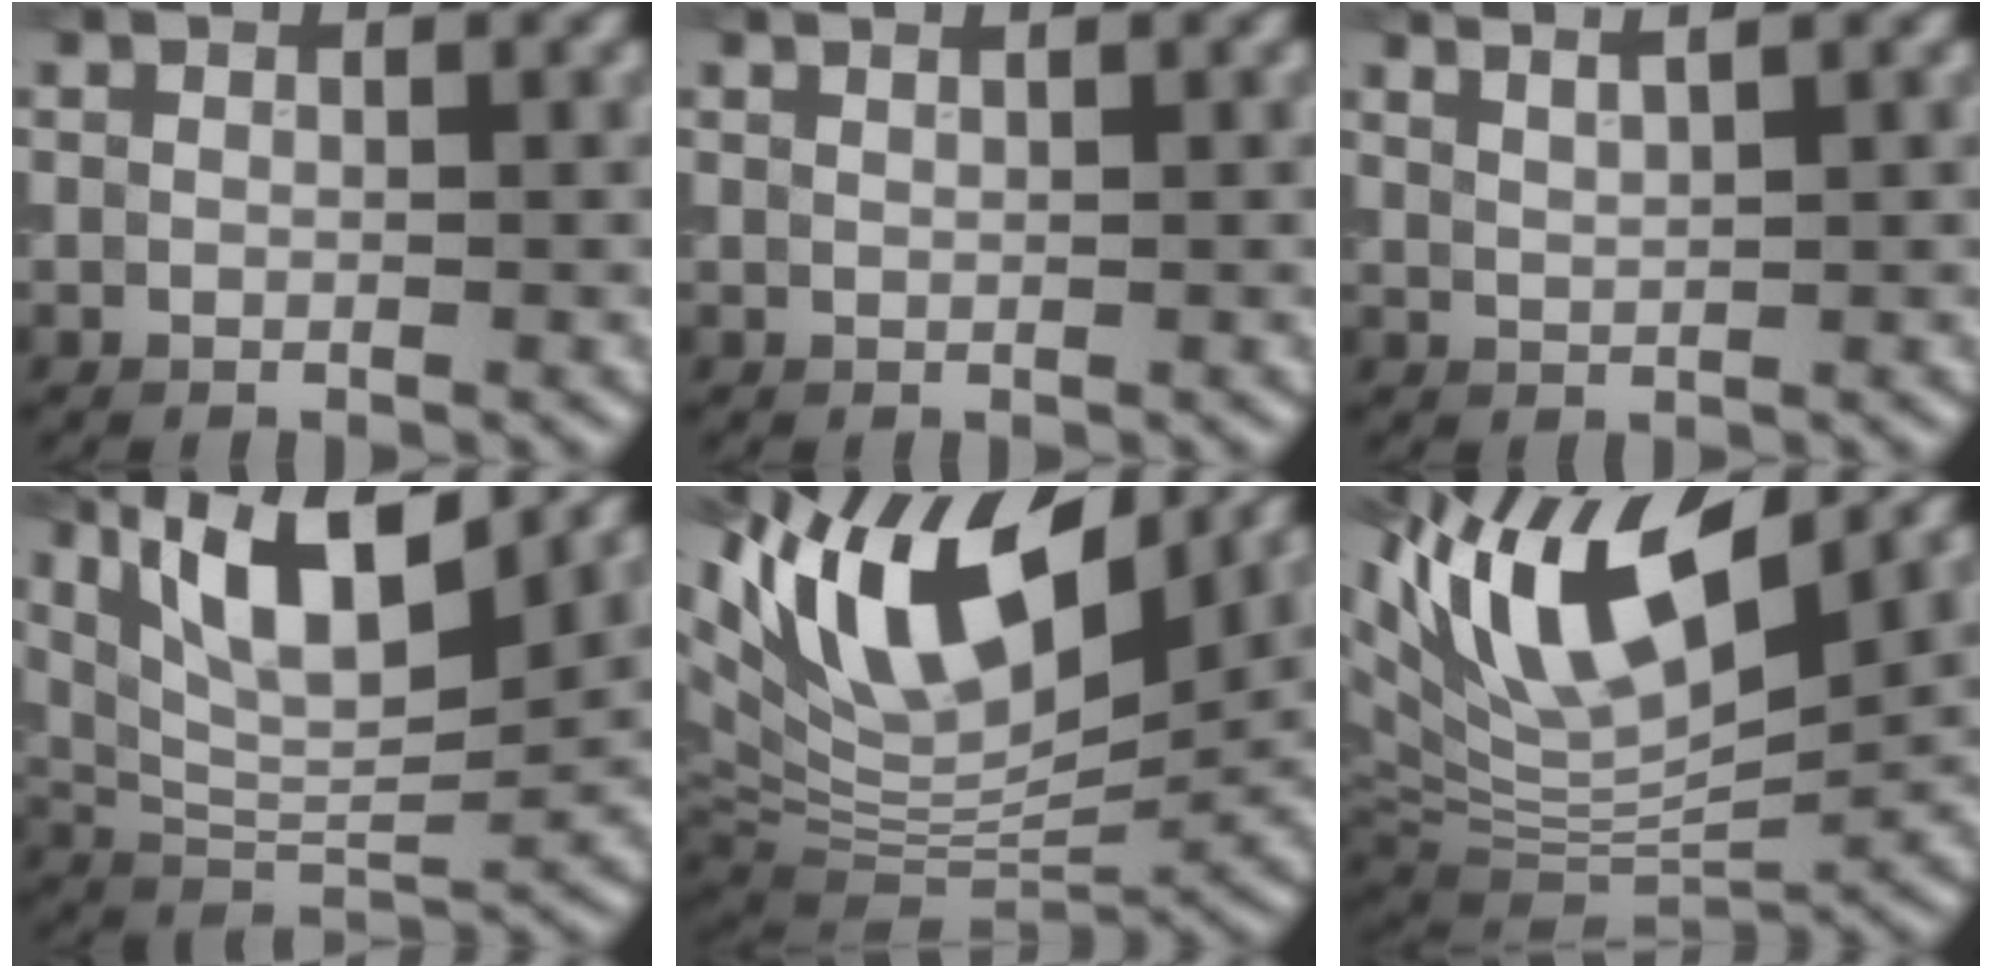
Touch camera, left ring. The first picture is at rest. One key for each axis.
{"total": 0.6, "fx": 0.5, "fy": 0.1, "fz": 0.3, "tx": -0.001, "ty": -0.002, "tz": 0.005}
{"total": 2.7, "fx": 2.1, "fy": 0.8, "fz": 1.5, "tx": -0.003, "ty": 0.013, "tz": 0.014}
{"total": 9.6, "fx": 4.8, "fy": 3.0, "fz": 7.8, "tx": -0.139, "ty": 0.001, "tz": 0.087}
{"total": 13.7, "fx": 6.1, "fy": 6.2, "fz": 10.7, "tx": -0.192, "ty": 0.023, "tz": 0.108}
{"total": 12.8, "fx": 5.8, "fy": 4.6, "fz": 10.5, "tx": -0.189, "ty": 0.015, "tz": 0.104}